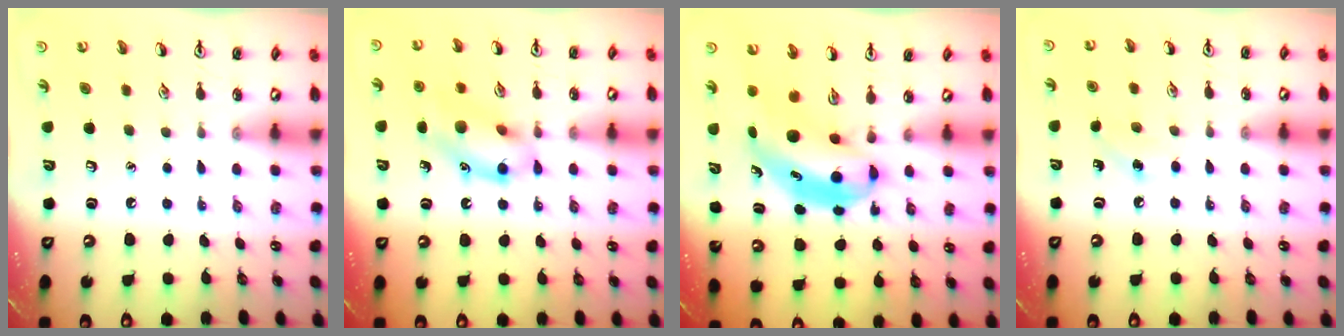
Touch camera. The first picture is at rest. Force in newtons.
{"total": 13.4, "press": 13.1, "slide": 2.8}
{"total": 6.3, "press": 6.1, "slide": 1.7}
{"total": 6.9, "press": 6.6, "slide": 2.1}